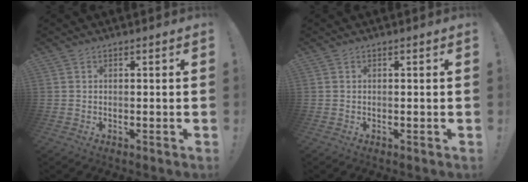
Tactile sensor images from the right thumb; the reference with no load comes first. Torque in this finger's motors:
{"motor_torque": [0.00, 0.00, 0.08, -0.09, 0.00]}